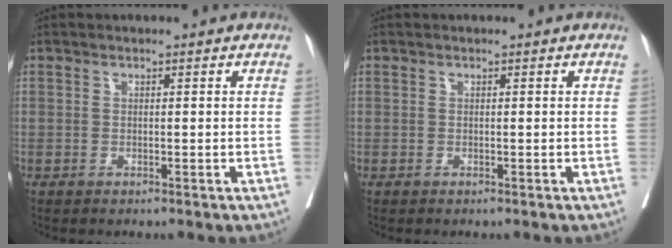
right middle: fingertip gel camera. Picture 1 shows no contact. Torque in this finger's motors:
{"motor_torque": [0.16, -0.10, 0.04, 0.00]}